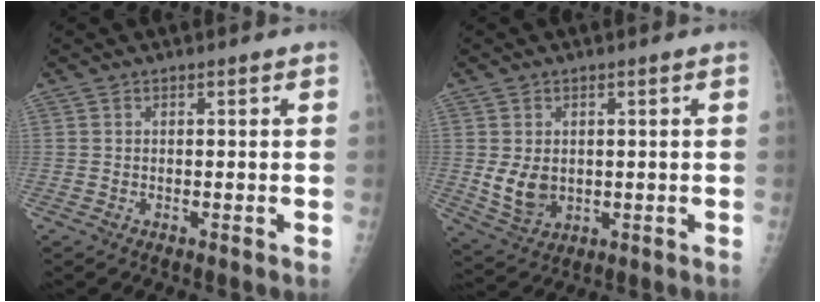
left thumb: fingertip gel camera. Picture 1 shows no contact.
{"total": 6.3, "force": [0.3, 4.7, 4.1], "torque": [-0.057, -0.015, 0.023]}